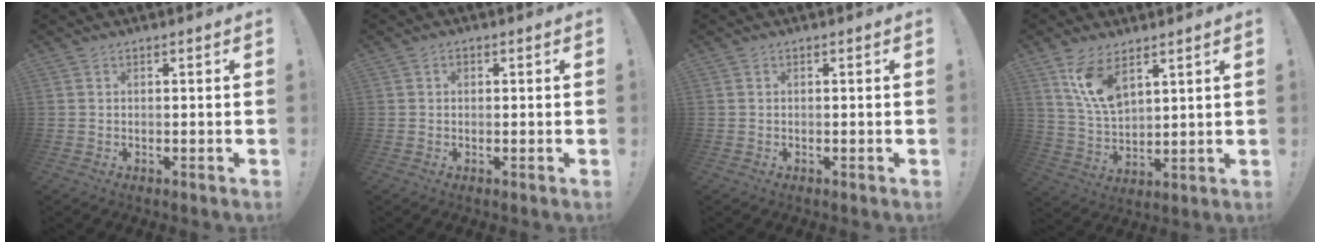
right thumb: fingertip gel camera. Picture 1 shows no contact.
{"total": 1.0, "force": [0.1, 0.9, 0.4], "torque": [0.000, 0.000, 0.000]}
{"total": 0.0}
{"total": 11.0, "force": [7.0, 5.2, 6.7], "torque": [-0.128, -0.034, 0.132]}